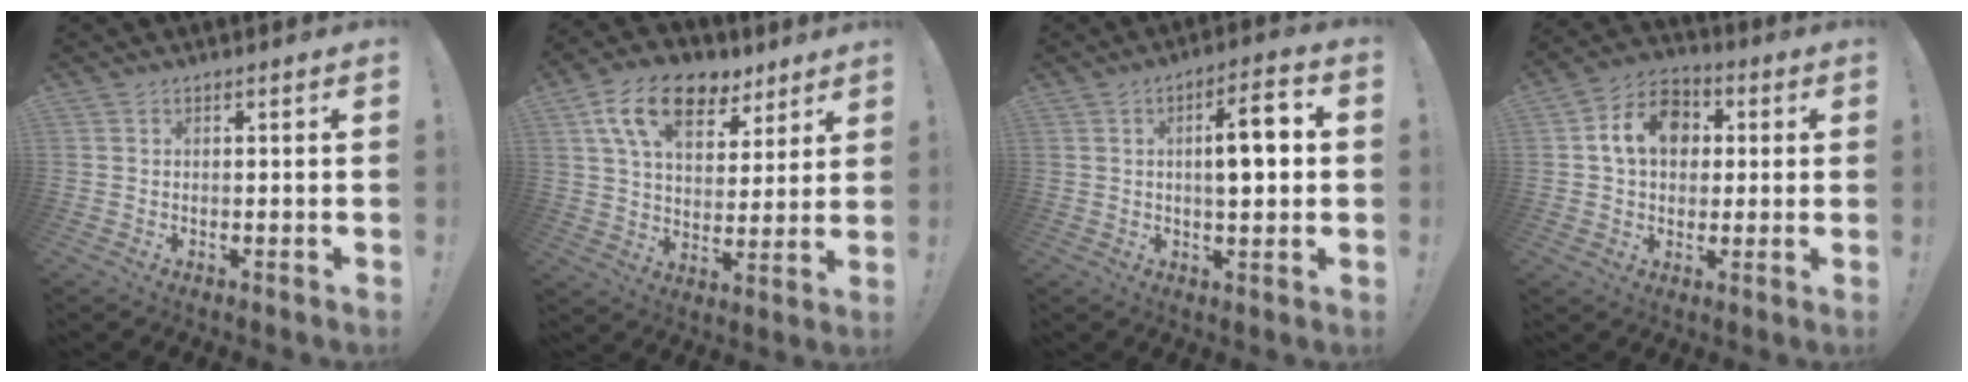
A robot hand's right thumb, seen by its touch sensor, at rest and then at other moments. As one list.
[{"total": 16.3, "force": [9.1, 9.6, 9.5], "torque": [-0.167, -0.037, 0.167]}, {"total": 9.4, "force": [0.8, 3.1, 8.8], "torque": [-0.127, 0.005, 0.005]}, {"total": 13.3, "force": [3.1, 10.5, 7.6], "torque": [-0.114, 0.013, 0.062]}]